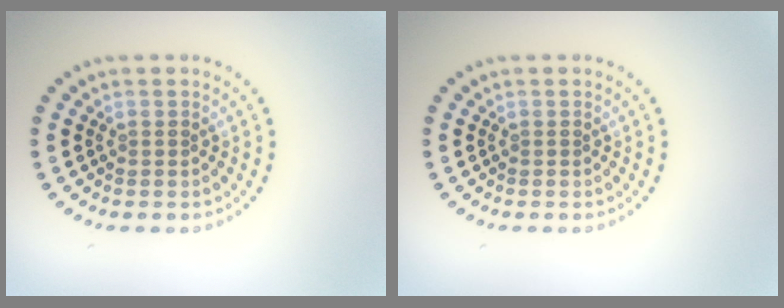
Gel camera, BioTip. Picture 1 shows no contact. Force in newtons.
{"total": 0.0}